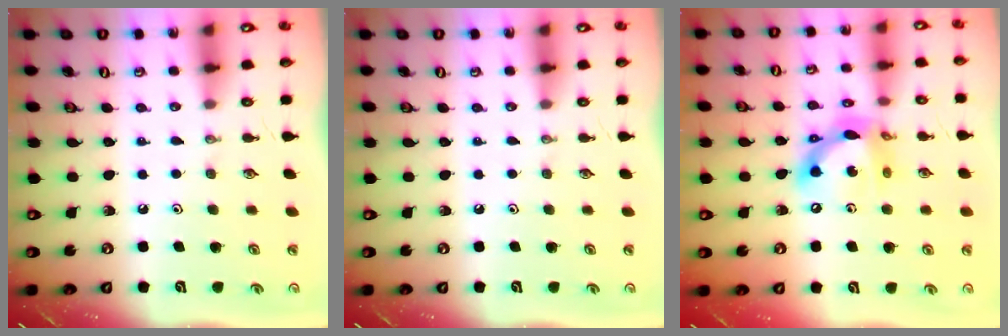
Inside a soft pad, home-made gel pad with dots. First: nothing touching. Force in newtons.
{"total": 0.0}
{"total": 14.9, "press": 14.8, "slide": 1.2}